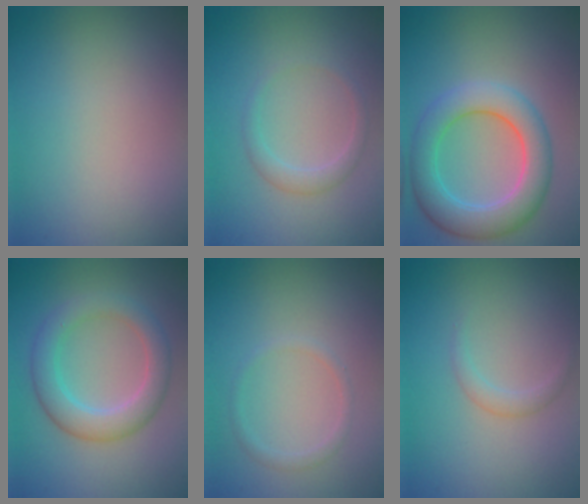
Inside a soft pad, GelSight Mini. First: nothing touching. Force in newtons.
{"total": 1.6, "press": 1.6, "slide": 0.1}
{"total": 6.2, "press": 6.2, "slide": 0.2}
{"total": 4.4, "press": 4.4, "slide": 0.1}
{"total": 1.0, "press": 1.0, "slide": 0.1}
{"total": 1.1, "press": 1.1, "slide": 0.1}